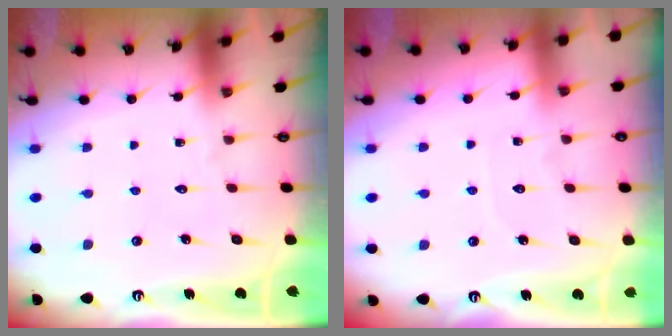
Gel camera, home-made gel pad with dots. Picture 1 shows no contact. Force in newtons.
{"total": 2.4, "press": 2.4, "slide": 0.3}